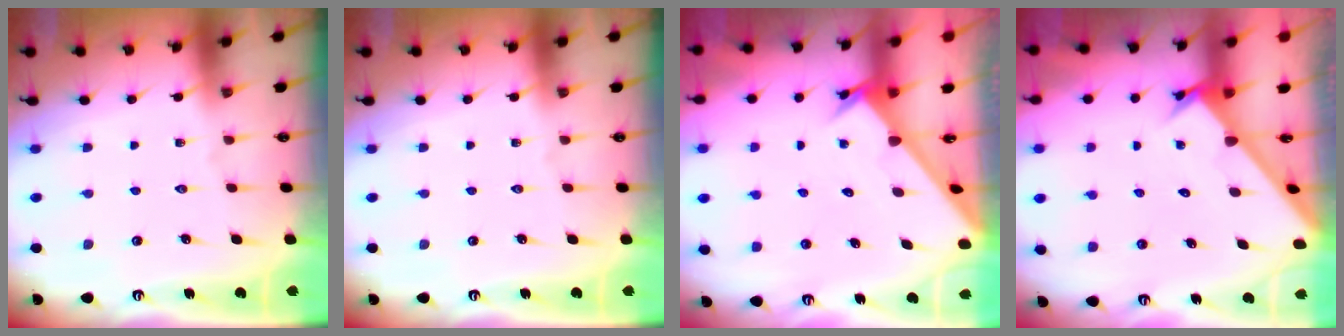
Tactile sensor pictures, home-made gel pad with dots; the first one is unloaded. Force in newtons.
{"total": 0.0}
{"total": 2.4, "press": 2.4, "slide": 0.2}
{"total": 2.5, "press": 2.5, "slide": 0.1}